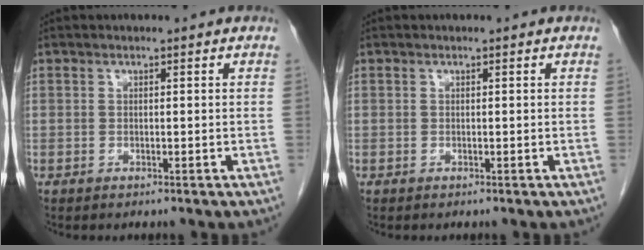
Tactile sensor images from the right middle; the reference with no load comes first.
{"total": 0.0}